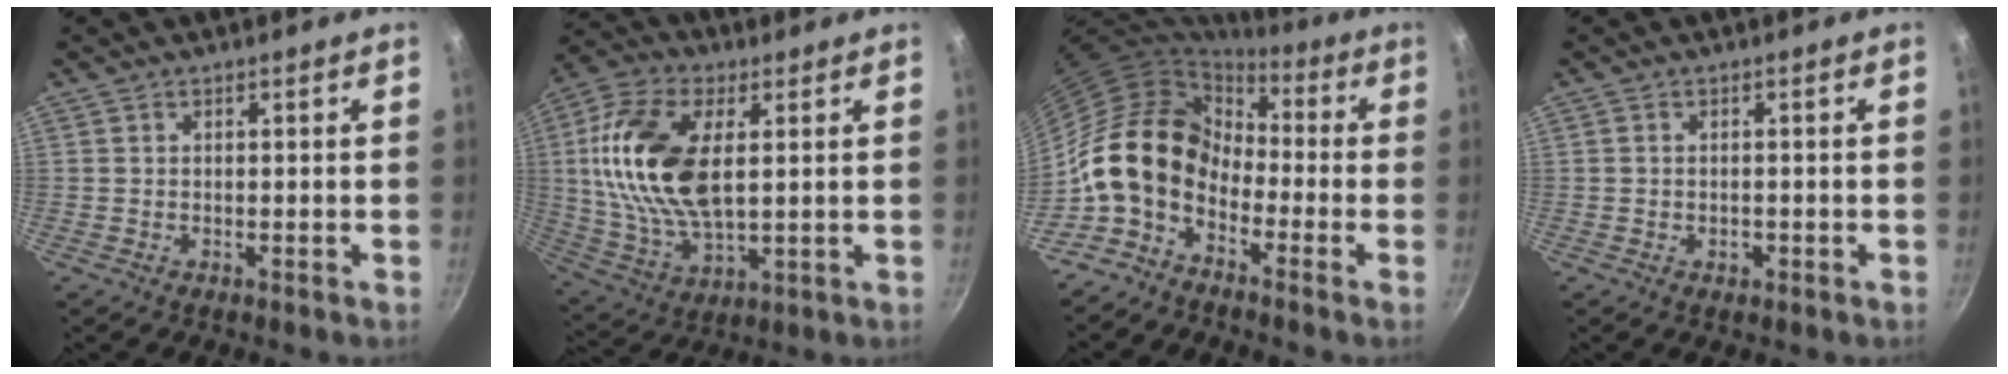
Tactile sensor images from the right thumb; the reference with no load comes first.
{"total": 19.4, "force": [3.4, 10.4, 16.1], "torque": [-0.312, -0.001, 0.063]}
{"total": 12.5, "force": [-3.3, 9.1, 8.0], "torque": [-0.110, 0.034, -0.079]}
{"total": 1.4, "force": [-0.5, 1.0, 0.9], "torque": [-0.011, 0.002, -0.007]}